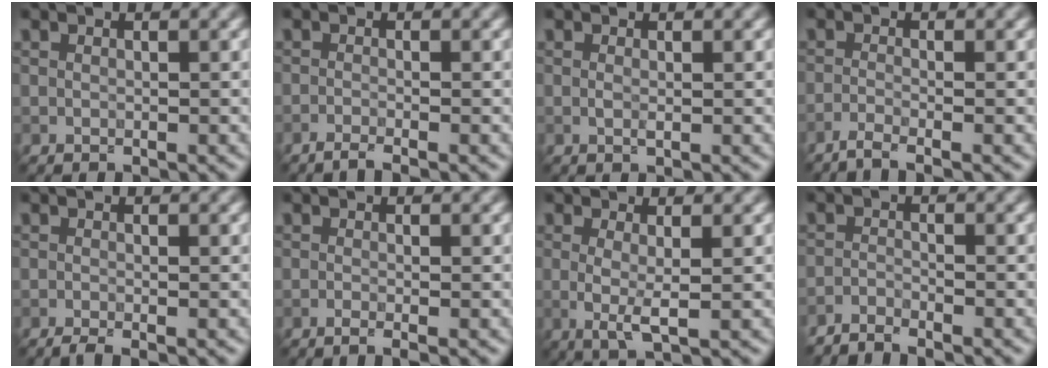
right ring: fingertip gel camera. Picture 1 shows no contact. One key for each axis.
{"total": 1.7, "fx": -1.3, "fy": 0.2, "fz": 1.1, "tx": -0.019, "ty": -0.003, "tz": -0.034}
{"total": 0.6, "fx": 0.1, "fy": 0.2, "fz": 0.6, "tx": -0.016, "ty": -0.002, "tz": 0.001}
{"total": 2.1, "fx": -1.6, "fy": 0.4, "fz": 1.4, "tx": -0.026, "ty": -0.004, "tz": -0.044}
{"total": 1.4, "fx": -1.0, "fy": 0.2, "fz": 1.0, "tx": -0.020, "ty": -0.003, "tz": -0.024}
{"total": 1.4, "fx": -0.7, "fy": 0.4, "fz": 1.1, "tx": -0.014, "ty": -0.005, "tz": -0.013}
{"total": 2.5, "fx": 0.0, "fy": 0.5, "fz": 2.5, "tx": -0.052, "ty": -0.006, "tz": 0.000}
{"total": 2.2, "fx": -2.1, "fy": 0.1, "fz": 0.4, "tx": -0.014, "ty": 0.001, "tz": -0.048}